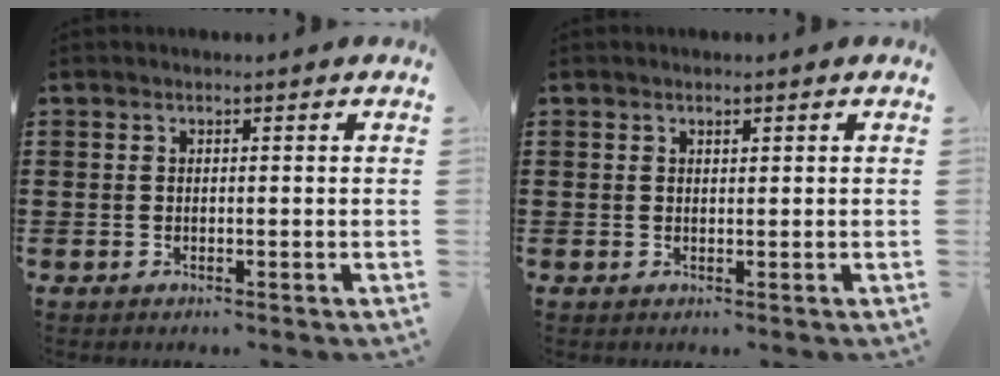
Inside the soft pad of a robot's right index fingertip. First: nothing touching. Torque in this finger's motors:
{"motor_torque": [-0.14, 0.14, 0.00, -0.01]}